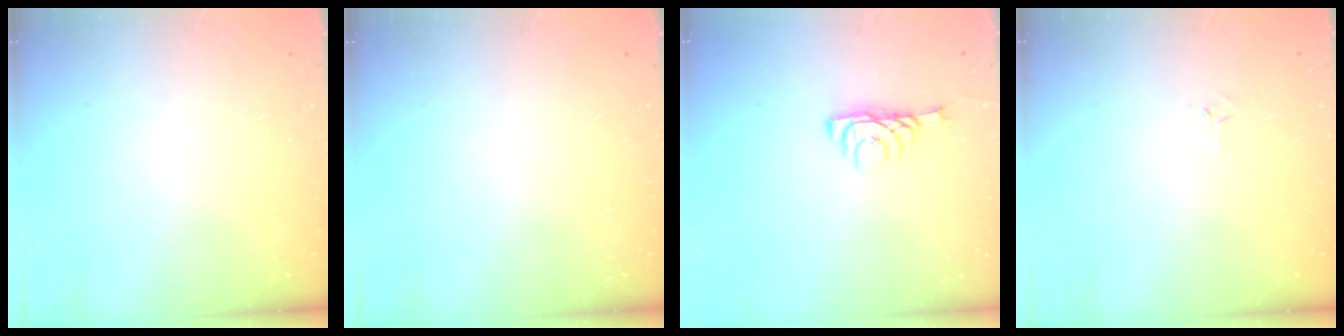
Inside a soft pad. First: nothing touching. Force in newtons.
{"total": 0.0}
{"total": 6.0, "press": 6.0, "slide": 0.7}
{"total": 2.6, "press": 2.6, "slide": 0.4}